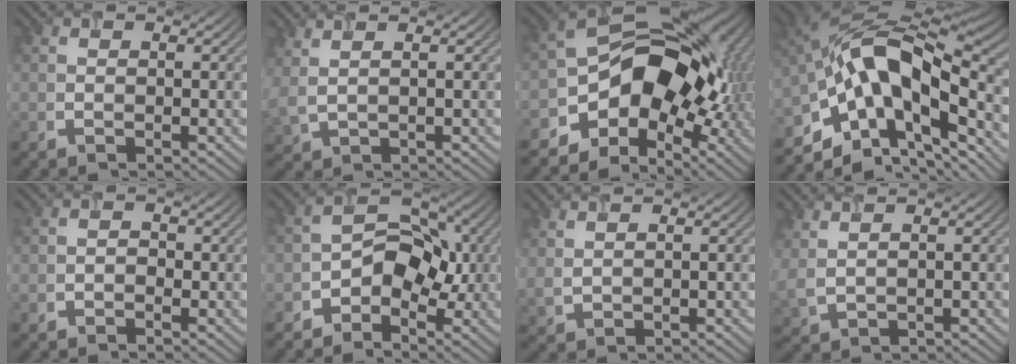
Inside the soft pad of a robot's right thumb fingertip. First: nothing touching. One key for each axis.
{"total": 3.4, "fx": 2.1, "fy": 0.9, "fz": 2.6, "tx": -0.069, "ty": 0.014, "tz": 0.031}
{"total": 12.7, "fx": -3.0, "fy": 9.1, "fz": 8.4, "tx": -0.111, "ty": -0.002, "tz": -0.072}
{"total": 16.4, "fx": -3.7, "fy": 8.8, "fz": 13.4, "tx": -0.236, "ty": 0.006, "tz": -0.069}
{"total": 0.7, "fx": -0.7, "fy": 0.0, "fz": -0.1, "tx": 0.002, "ty": 0.003, "tz": -0.017}
{"total": 5.6, "fx": -2.3, "fy": 3.7, "fz": 3.4, "tx": -0.039, "ty": 0.014, "tz": -0.056}
{"total": 1.9, "fx": 1.5, "fy": 0.3, "fz": 1.1, "tx": -0.031, "ty": 0.002, "tz": 0.033}
{"total": 3.0, "fx": 1.9, "fy": 0.9, "fz": 2.2, "tx": -0.066, "ty": 0.012, "tz": 0.035}